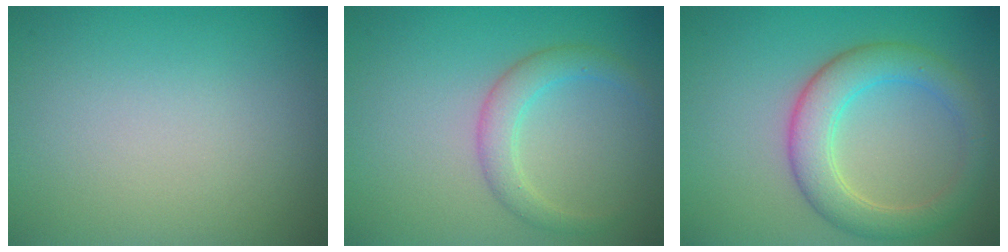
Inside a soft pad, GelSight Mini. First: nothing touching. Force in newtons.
{"total": 2.6, "press": 2.6, "slide": 0.2}
{"total": 4.8, "press": 4.8, "slide": 0.4}